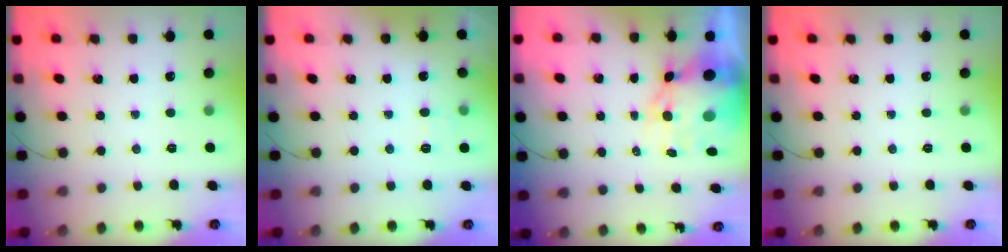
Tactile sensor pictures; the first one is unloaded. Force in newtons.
{"total": 2.8, "press": 2.5, "slide": 1.3}
{"total": 13.0, "press": 12.5, "slide": 3.6}
{"total": 0.0}